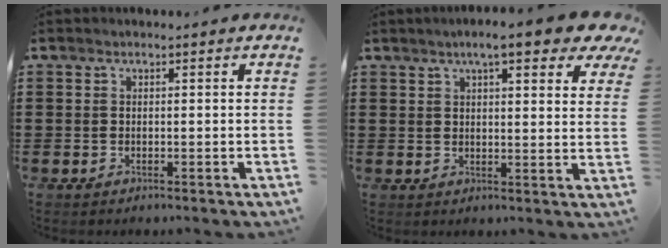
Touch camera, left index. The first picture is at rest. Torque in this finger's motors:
{"motor_torque": [2.14, 0.00, 0.52, 0.21]}